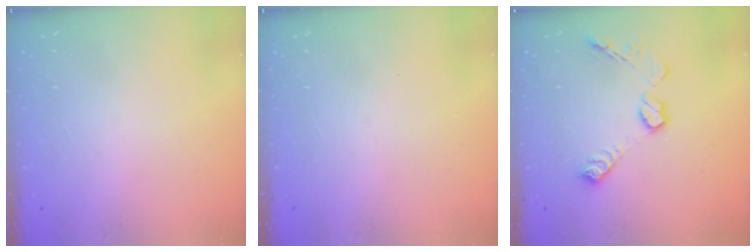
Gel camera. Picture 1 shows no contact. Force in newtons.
{"total": 0.0}
{"total": 10.8, "press": 10.8, "slide": 0.5}